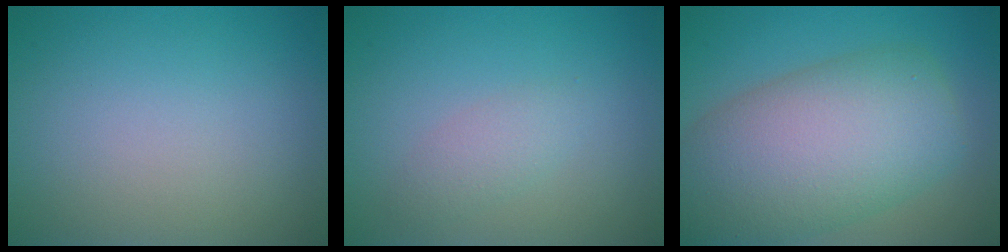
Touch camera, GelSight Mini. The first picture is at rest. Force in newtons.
{"total": 1.6, "press": 1.6, "slide": 0.1}
{"total": 11.3, "press": 11.3, "slide": 0.8}